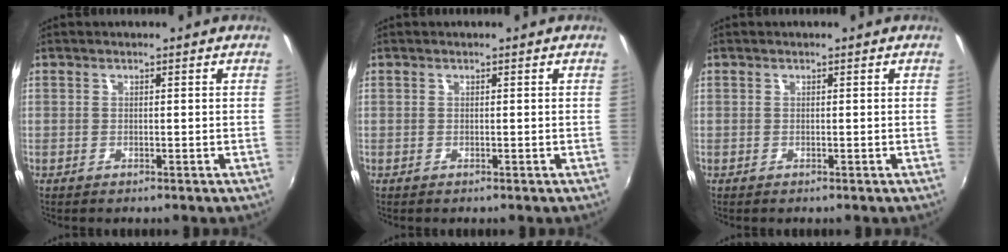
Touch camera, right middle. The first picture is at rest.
{"total": 0.0}
{"total": 0.0}